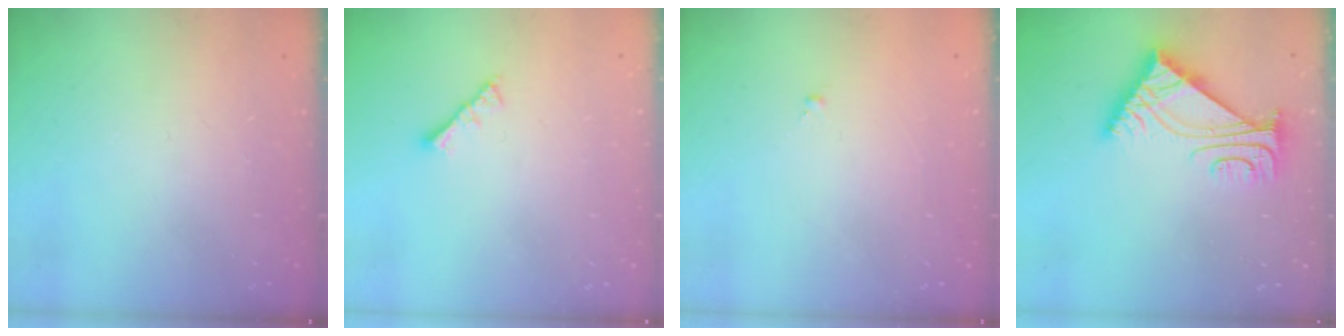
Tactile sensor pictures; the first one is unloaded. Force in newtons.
{"total": 2.8, "press": 2.8, "slide": 0.6}
{"total": 0.0}
{"total": 7.4, "press": 7.3, "slide": 1.0}